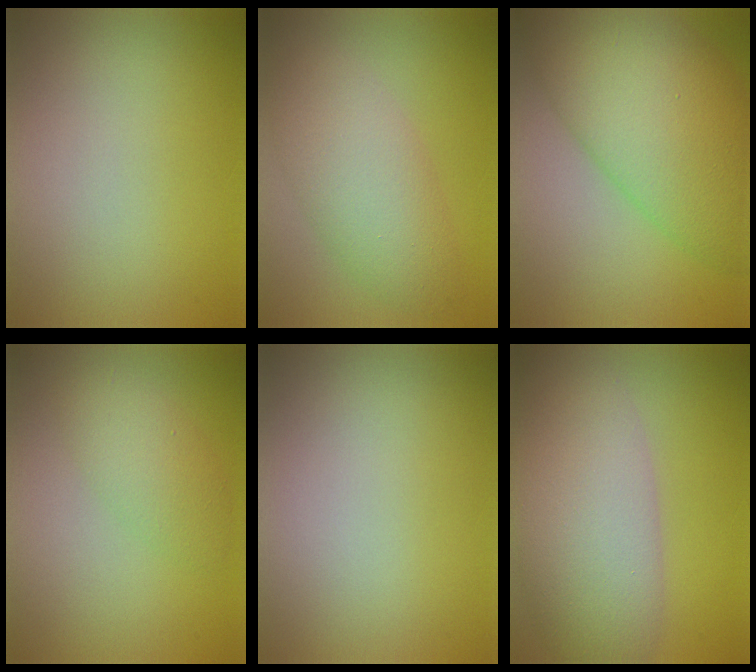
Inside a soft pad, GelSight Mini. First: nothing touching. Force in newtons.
{"total": 5.7, "press": 5.7, "slide": 0.1}
{"total": 11.5, "press": 11.5, "slide": 0.3}
{"total": 2.8, "press": 2.8, "slide": 0.1}
{"total": 0.0}
{"total": 9.0, "press": 9.0, "slide": 0.7}